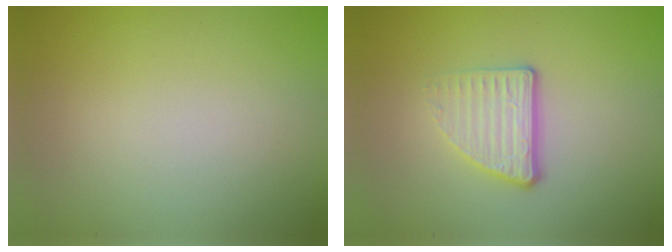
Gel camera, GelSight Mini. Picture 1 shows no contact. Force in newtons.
{"total": 3.5, "press": 2.5, "slide": 2.5}